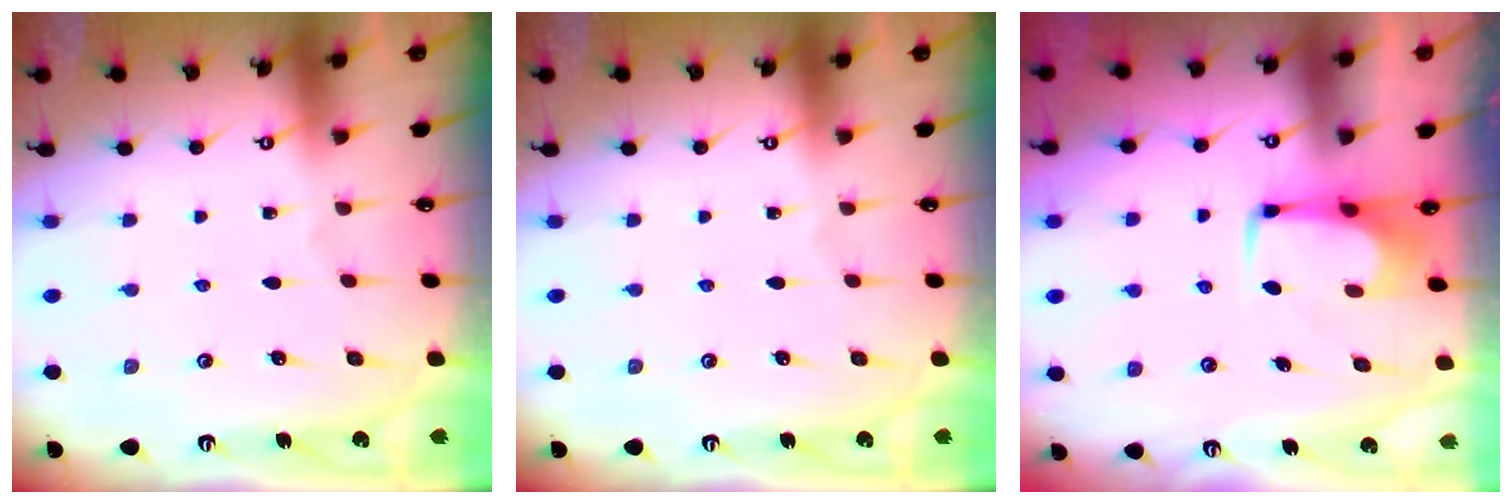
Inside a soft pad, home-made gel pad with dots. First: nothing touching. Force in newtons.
{"total": 0.0}
{"total": 1.8, "press": 1.7, "slide": 0.6}